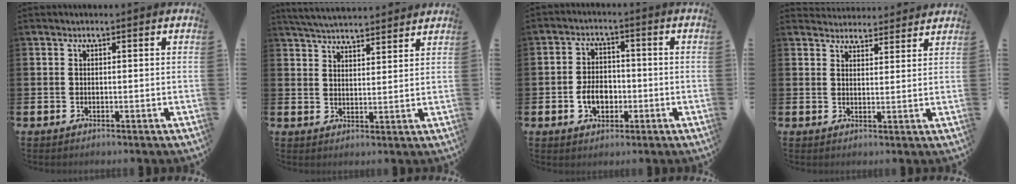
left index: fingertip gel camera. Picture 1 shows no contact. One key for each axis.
{"total": 5.0, "fx": 5.0, "fy": 0.2, "fz": 0.4, "tx": -0.019, "ty": -0.030, "tz": 0.088}
{"total": 4.5, "fx": -1.2, "fy": 3.2, "fz": 3.0, "tx": -0.045, "ty": 0.003, "tz": -0.027}
{"total": 3.7, "fx": 3.6, "fy": 0.8, "fz": -0.2, "tx": -0.003, "ty": -0.019, "tz": 0.067}